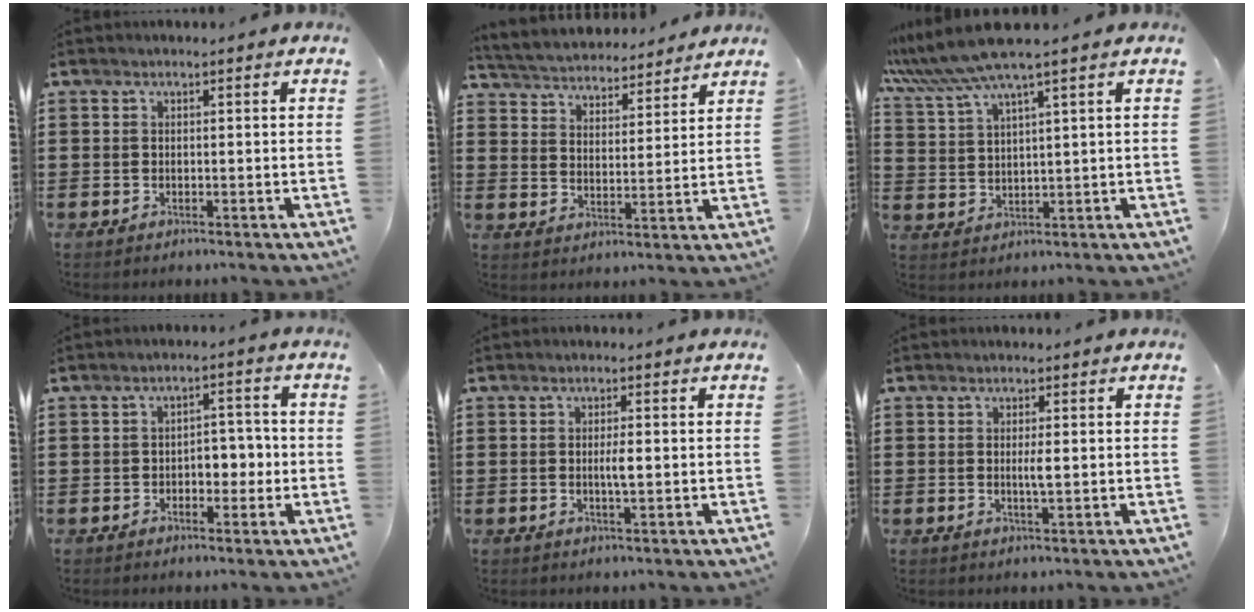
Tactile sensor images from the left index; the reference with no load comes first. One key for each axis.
{"total": 4.1, "fx": 4.1, "fy": 0.3, "fz": -0.1, "tx": -0.024, "ty": -0.030, "tz": 0.067}
{"total": 6.6, "fx": 5.0, "fy": -0.4, "fz": 4.2, "tx": -0.105, "ty": -0.022, "tz": 0.086}
{"total": 4.2, "fx": -1.1, "fy": 2.7, "fz": 3.0, "tx": -0.045, "ty": 0.002, "tz": -0.029}
{"total": 2.3, "fx": -0.1, "fy": 0.5, "fz": 2.3, "tx": -0.043, "ty": -0.002, "tz": -0.003}
{"total": 2.0, "fx": 0.0, "fy": 0.2, "fz": 2.0, "tx": -0.040, "ty": -0.003, "tz": -0.002}